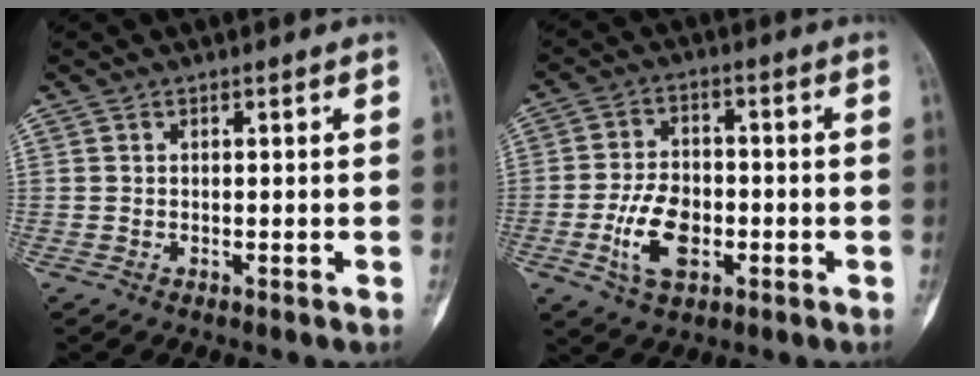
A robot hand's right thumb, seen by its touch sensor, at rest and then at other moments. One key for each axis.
{"total": 9.8, "fx": -2.8, "fy": 6.0, "fz": 7.1, "tx": -0.123, "ty": 0.013, "tz": -0.050}